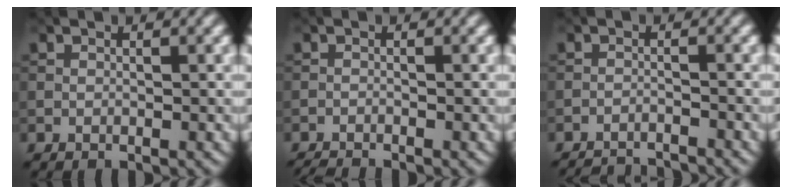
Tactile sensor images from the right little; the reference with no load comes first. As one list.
[{"total": 1.7, "force": [-1.6, 0.0, 0.5], "torque": [-0.010, -0.004, -0.034]}, {"total": 5.6, "force": [-5.5, 0.8, 1.0], "torque": [-0.016, -0.008, -0.082]}]